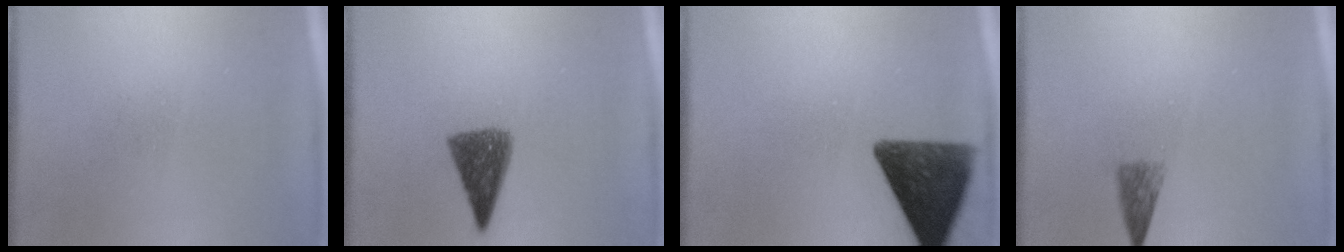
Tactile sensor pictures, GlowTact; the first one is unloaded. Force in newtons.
{"total": 7.3}
{"total": 12.0}
{"total": 2.4}